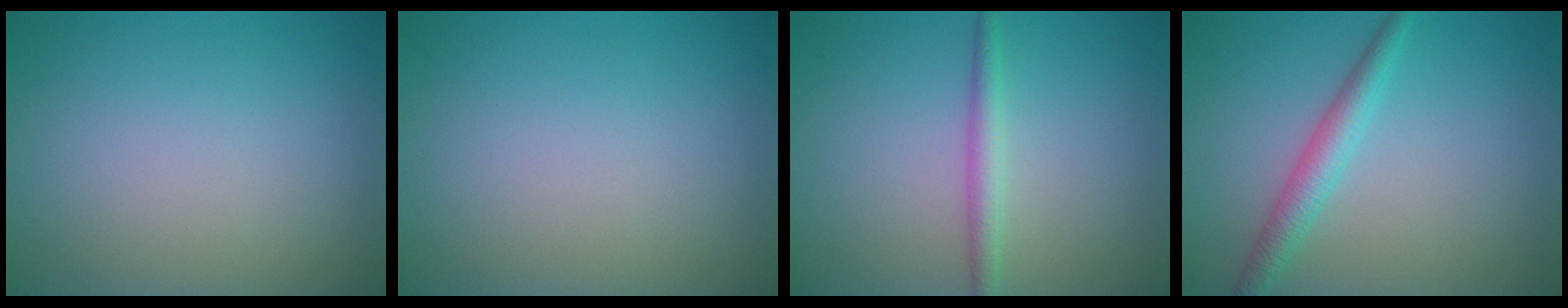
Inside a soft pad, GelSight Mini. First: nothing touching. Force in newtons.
{"total": 0.0}
{"total": 2.0, "press": 2.0, "slide": 0.0}
{"total": 2.7, "press": 2.7, "slide": 0.2}